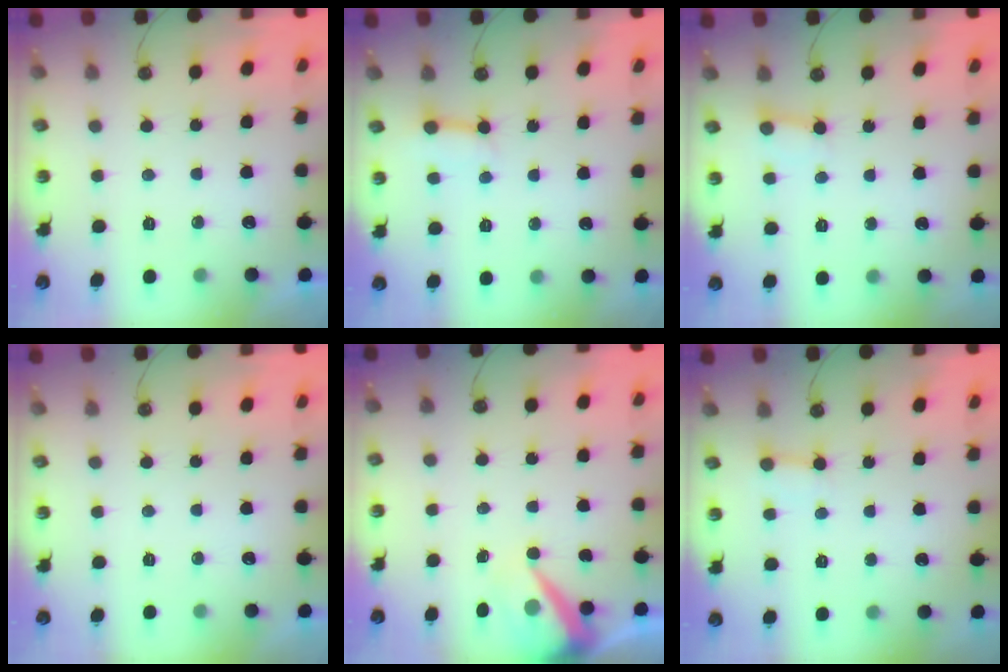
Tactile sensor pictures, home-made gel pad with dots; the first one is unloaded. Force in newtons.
{"total": 4.2, "press": 4.2, "slide": 0.4}
{"total": 2.7, "press": 2.7, "slide": 0.1}
{"total": 0.0}
{"total": 8.7, "press": 8.7, "slide": 0.7}
{"total": 2.2, "press": 2.2, "slide": 0.5}